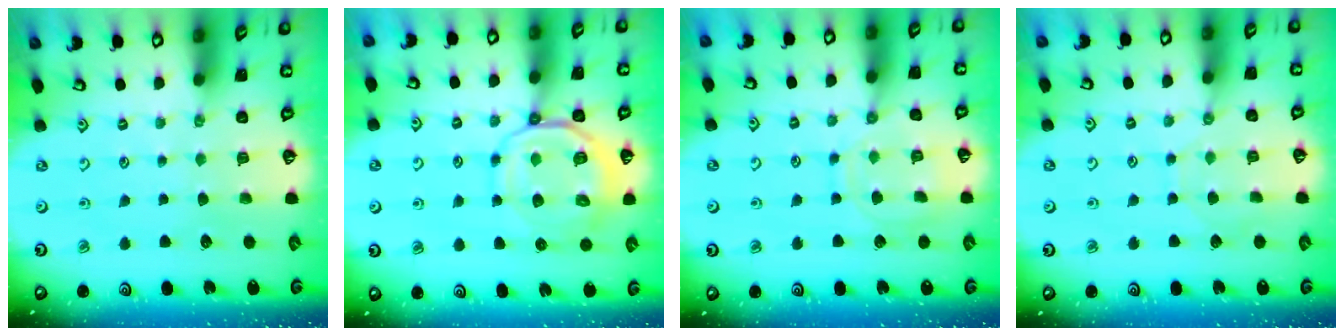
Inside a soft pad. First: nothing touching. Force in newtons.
{"total": 12.1, "press": 12.0, "slide": 1.6}
{"total": 11.8, "press": 11.8, "slide": 0.8}
{"total": 3.0, "press": 2.9, "slide": 0.4}